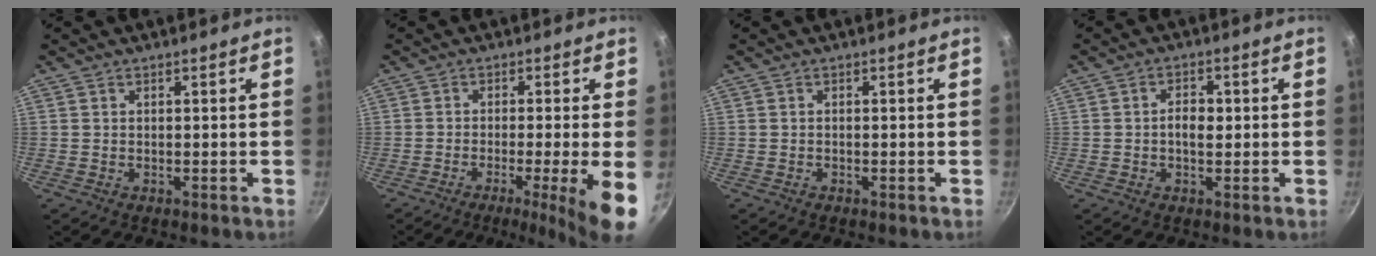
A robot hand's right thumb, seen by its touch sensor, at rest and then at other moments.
{"total": 9.5, "force": [-3.1, 0.4, 9.0], "torque": [-0.133, 0.000, -0.047]}
{"total": 0.0}
{"total": 3.7, "force": [0.0, 2.2, 3.0], "torque": [-0.036, 0.006, -0.005]}